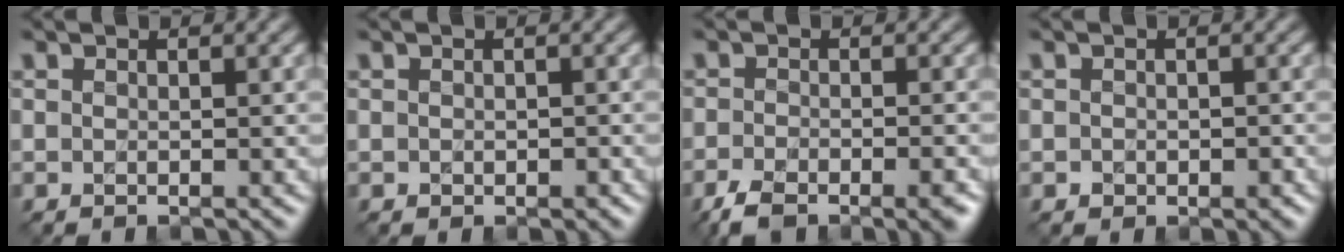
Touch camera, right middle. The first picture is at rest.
{"total": 0.7, "force": [-0.2, 0.5, 0.4], "torque": [-0.005, -0.004, -0.002]}
{"total": 5.6, "force": [-4.0, 1.9, 3.5], "torque": [-0.056, -0.013, -0.070]}
{"total": 1.1, "force": [-0.4, 0.9, 0.6], "torque": [-0.008, -0.005, -0.005]}